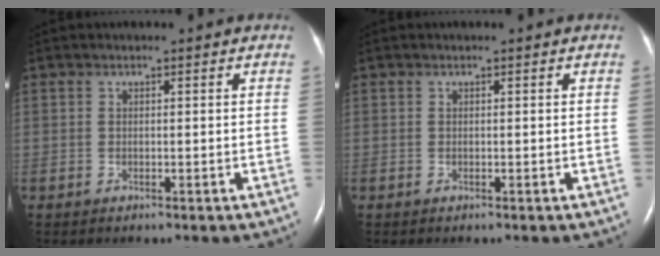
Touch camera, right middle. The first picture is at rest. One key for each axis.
{"total": 0.0}